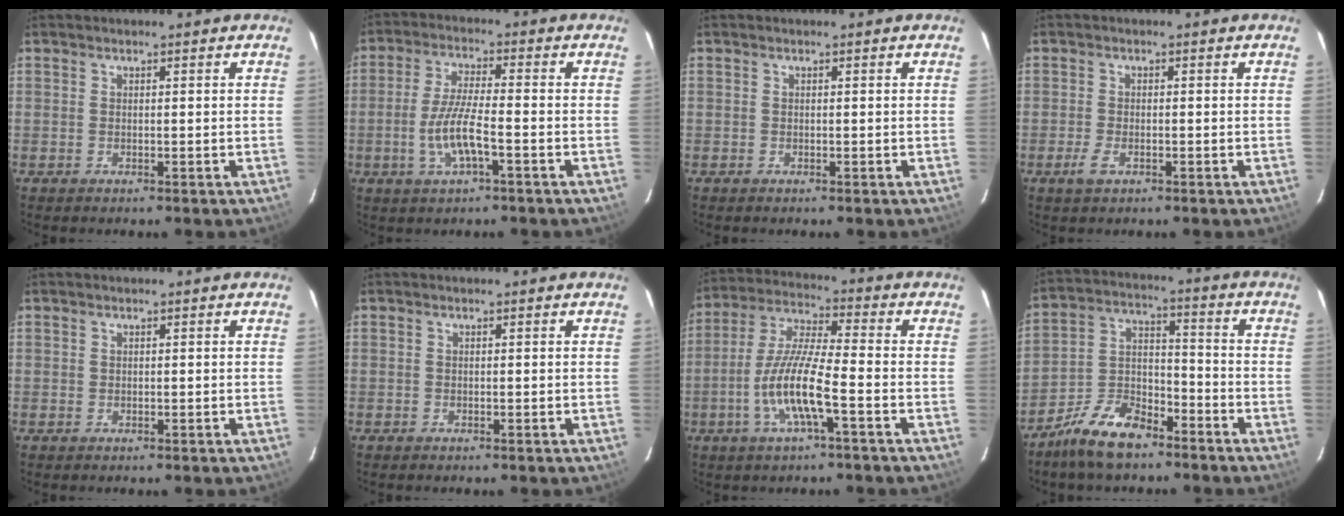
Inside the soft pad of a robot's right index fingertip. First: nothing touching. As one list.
[{"total": 7.9, "force": [-2.8, 1.3, 7.3], "torque": [-0.148, -0.003, -0.053]}, {"total": 0.0}, {"total": 2.7, "force": [-1.4, 1.2, 1.9], "torque": [-0.045, -0.004, -0.027]}, {"total": 0.0}, {"total": 0.0}, {"total": 11.3, "force": [-4.1, 1.2, 10.4], "torque": [-0.220, -0.001, -0.082]}, {"total": 11.7, "force": [-8.6, 5.1, 5.9], "torque": [-0.131, 0.021, -0.163]}]